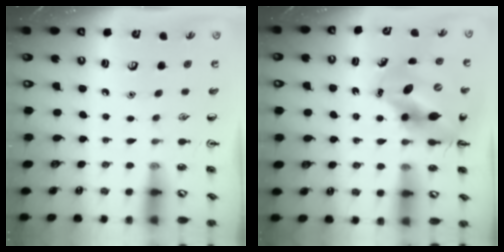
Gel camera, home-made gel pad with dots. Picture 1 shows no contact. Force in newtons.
{"total": 10.3, "press": 10.1, "slide": 2.1}